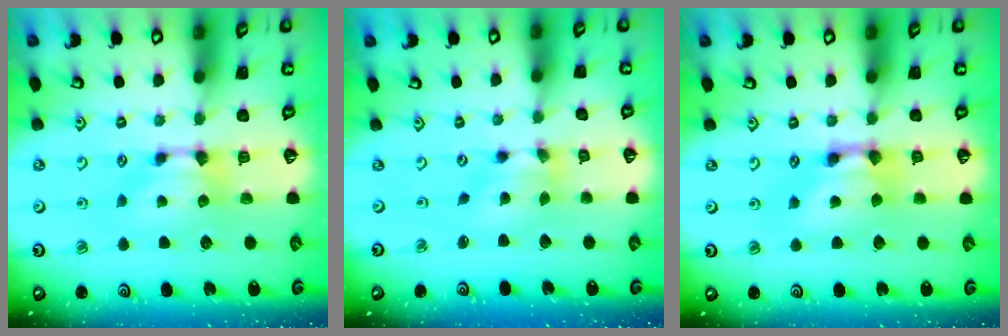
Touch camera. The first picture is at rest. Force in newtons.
{"total": 3.6, "press": 3.1, "slide": 2.0}
{"total": 3.0, "press": 3.0, "slide": 0.2}